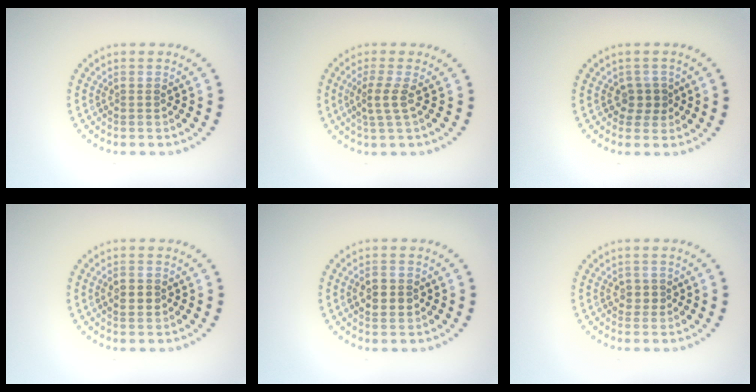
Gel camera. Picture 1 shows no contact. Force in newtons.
{"total": 2.0, "press": 1.5, "slide": 1.3}
{"total": 1.7, "press": 1.5, "slide": 0.9}
{"total": 1.5, "press": 1.5, "slide": 0.1}
{"total": 2.8, "press": 2.8, "slide": 0.0}
{"total": 1.1, "press": 1.0, "slide": 0.6}